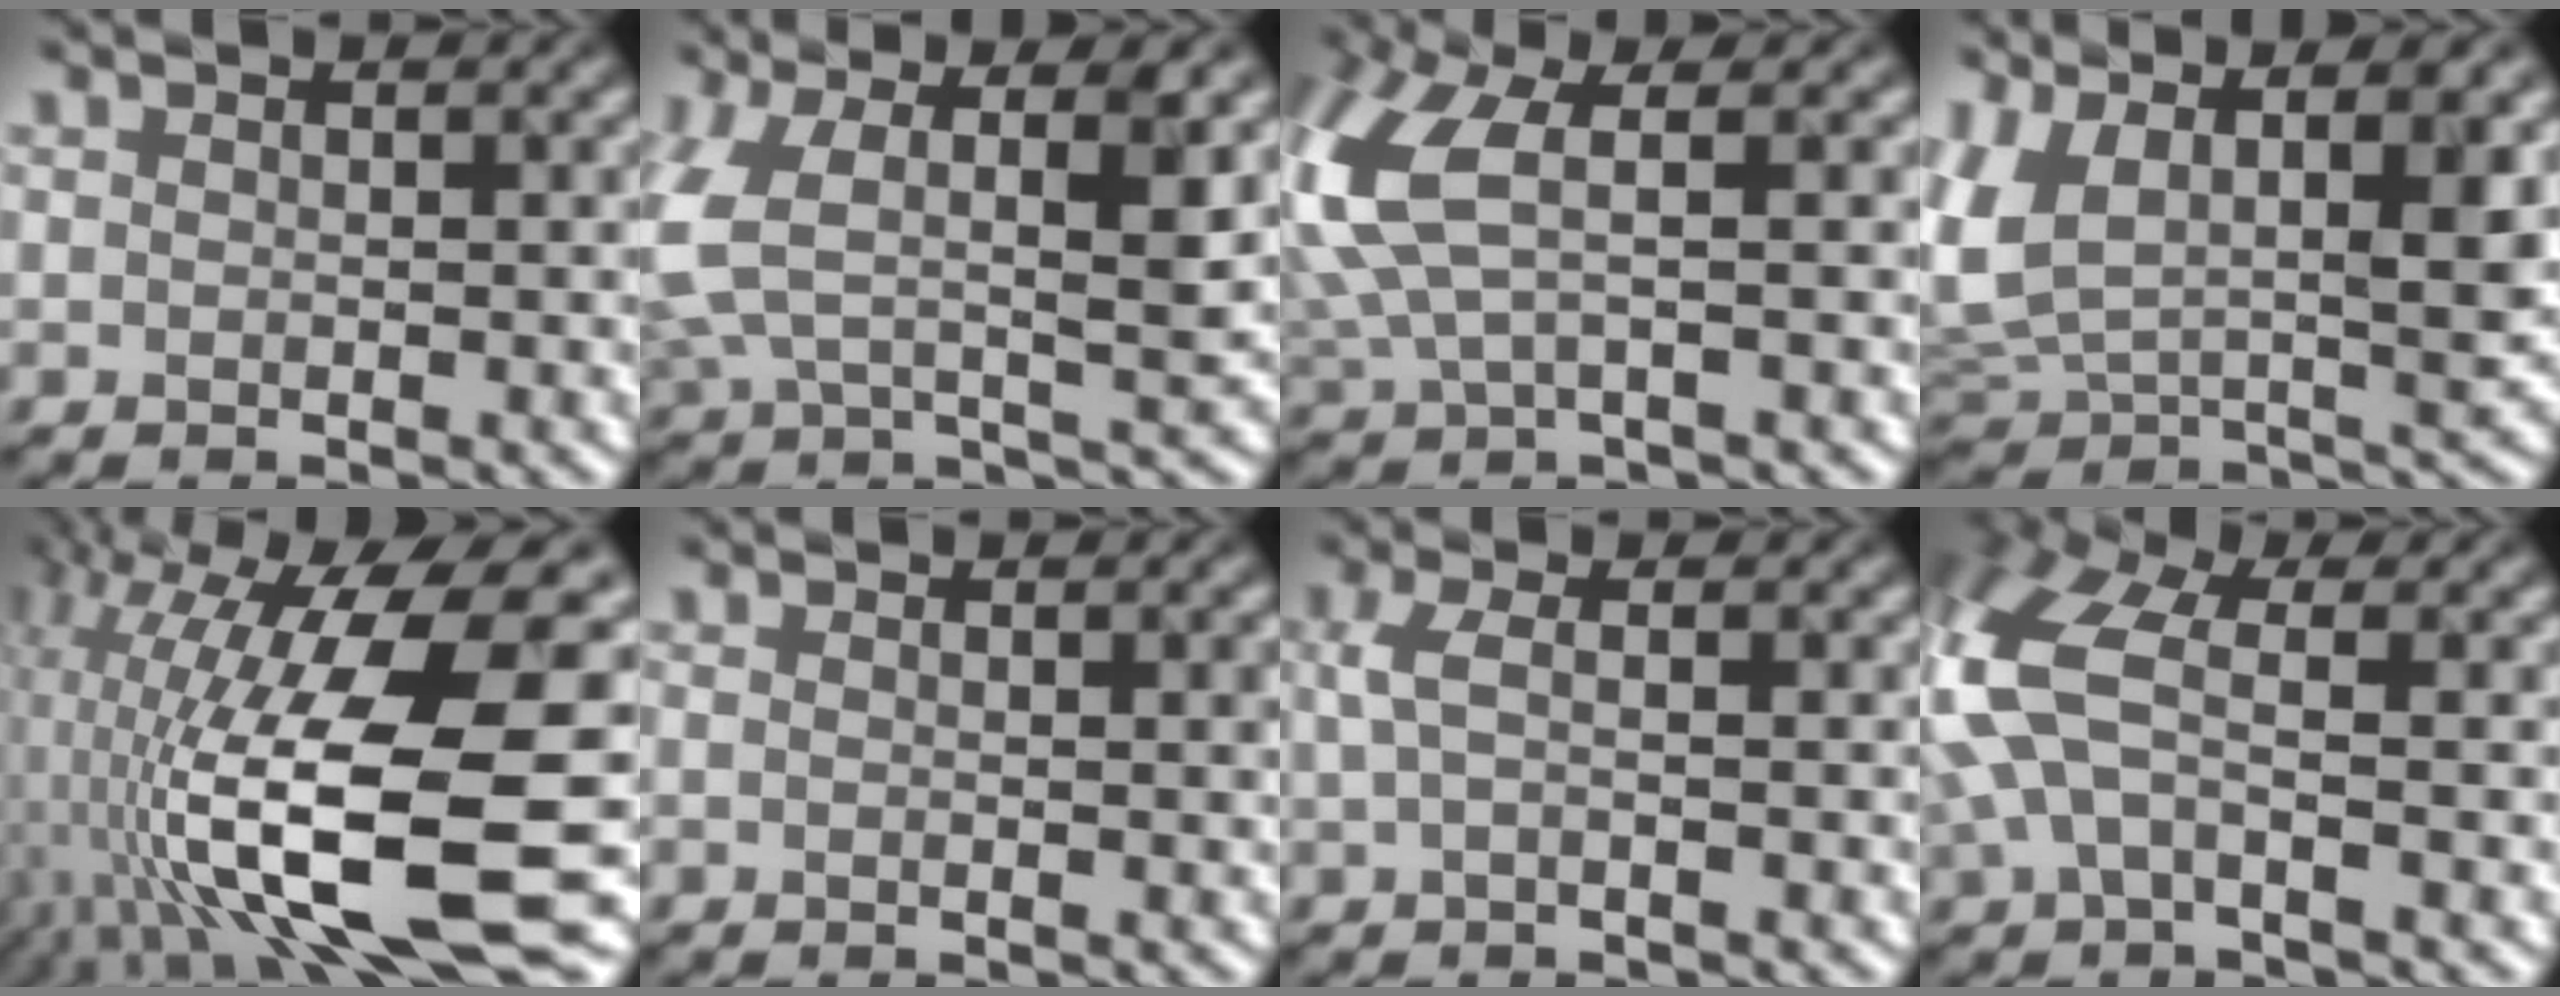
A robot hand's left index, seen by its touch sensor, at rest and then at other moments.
{"total": 8.4, "force": [1.8, 3.7, 7.4], "torque": [-0.169, -0.003, 0.030]}
{"total": 8.1, "force": [1.1, 3.6, 7.1], "torque": [-0.215, 0.000, 0.023]}
{"total": 10.4, "force": [3.4, 4.8, 8.6], "torque": [-0.206, -0.001, 0.065]}
{"total": 15.8, "force": [-1.4, 6.1, 14.5], "torque": [-0.272, -0.005, -0.025]}
{"total": 0.8, "force": [-0.1, 0.1, 0.8], "torque": [-0.012, -0.004, -0.006]}
{"total": 1.9, "force": [0.0, 0.5, 1.8], "torque": [-0.044, 0.000, -0.004]}
{"total": 7.0, "force": [0.8, 3.6, 5.9], "torque": [-0.173, 0.008, 0.002]}